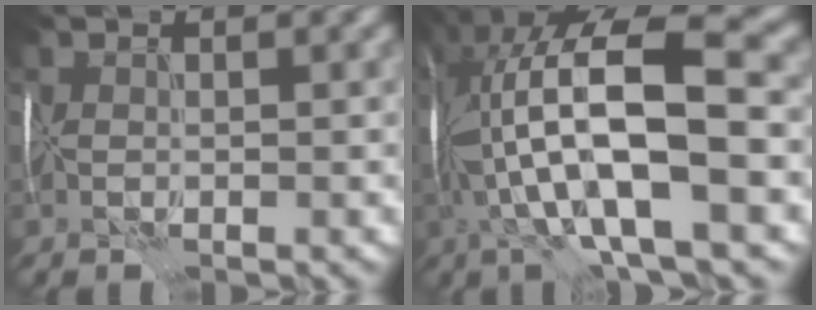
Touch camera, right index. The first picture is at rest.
{"total": 16.3, "force": [-0.5, 5.2, 15.4], "torque": [-0.301, 0.017, 0.002]}